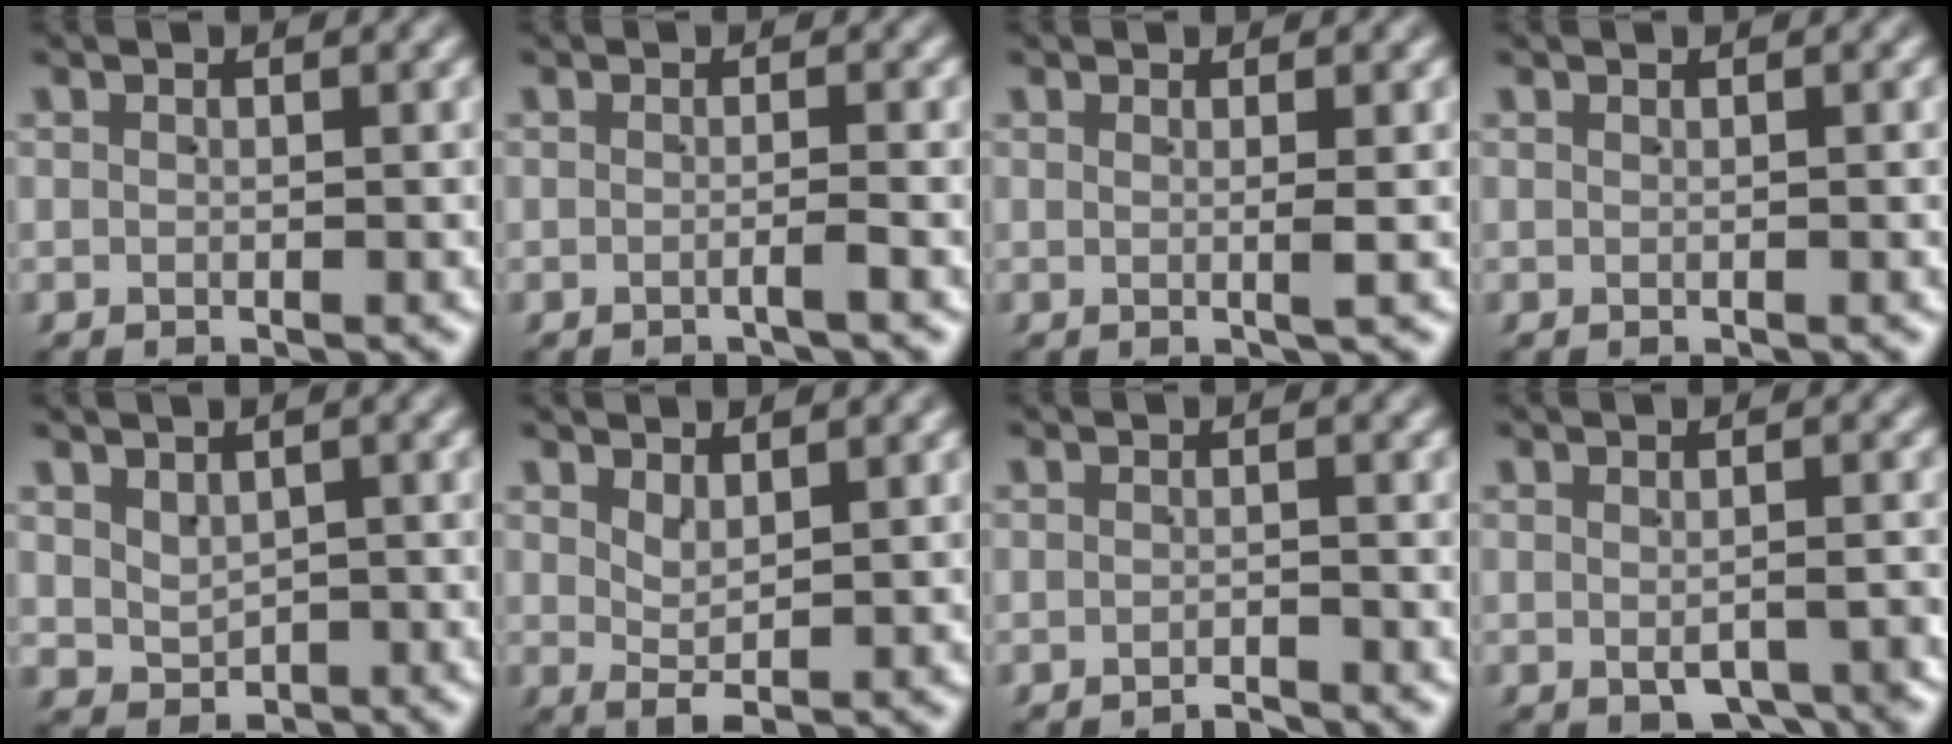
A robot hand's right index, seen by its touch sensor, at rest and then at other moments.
{"total": 0.8, "force": [-0.5, -0.3, 0.5], "torque": [-0.010, 0.002, -0.014]}
{"total": 1.0, "force": [0.2, -0.5, 0.9], "torque": [-0.014, -0.004, 0.005]}
{"total": 0.0}
{"total": 1.9, "force": [0.5, 1.6, 0.9], "torque": [-0.007, -0.011, 0.021]}
{"total": 2.2, "force": [1.1, 0.5, 1.8], "torque": [-0.031, -0.009, 0.027]}
{"total": 1.3, "force": [-1.3, 0.0, -0.1], "torque": [0.004, 0.000, -0.027]}
{"total": 2.9, "force": [-1.9, 1.3, 1.8], "torque": [-0.022, -0.013, -0.021]}